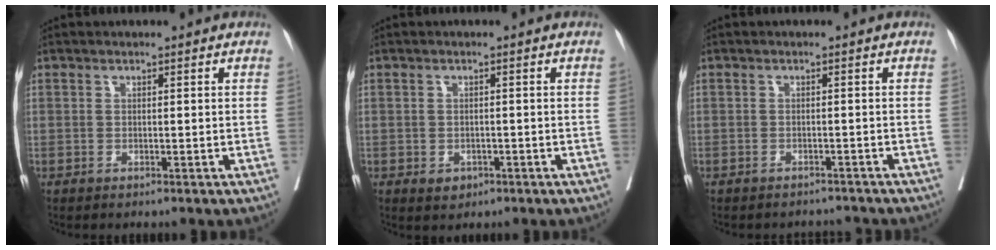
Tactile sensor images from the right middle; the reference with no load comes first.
{"total": 2.0, "force": [-0.9, 1.5, 0.9], "torque": [-0.011, 0.001, -0.005]}
{"total": 3.1, "force": [-3.0, 0.7, -0.4], "torque": [0.008, -0.005, -0.042]}